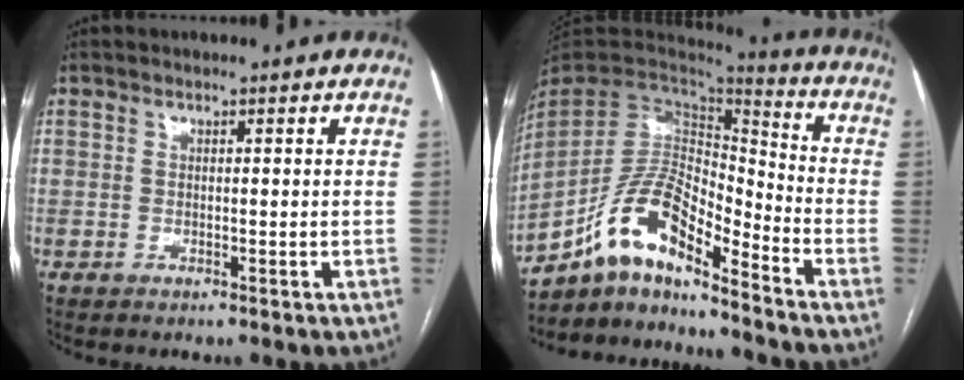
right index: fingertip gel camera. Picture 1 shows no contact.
{"total": 13.8, "force": [-9.7, 3.9, 9.0], "torque": [-0.179, 0.030, -0.176]}